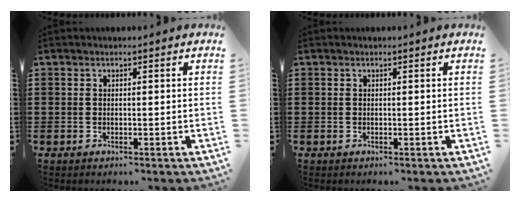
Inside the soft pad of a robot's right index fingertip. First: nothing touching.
{"total": 0.0}